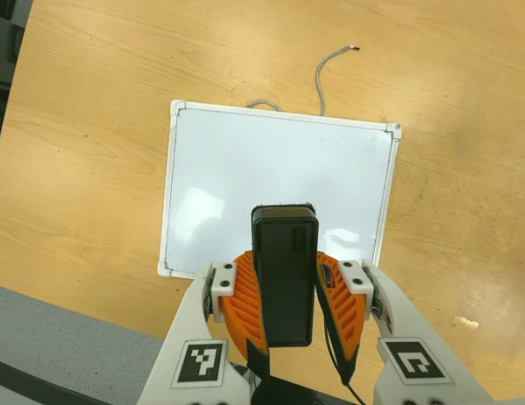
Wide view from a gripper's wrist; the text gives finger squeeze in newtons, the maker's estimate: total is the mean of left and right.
{"total": 6.8, "left": 6.0, "right": 7.7}